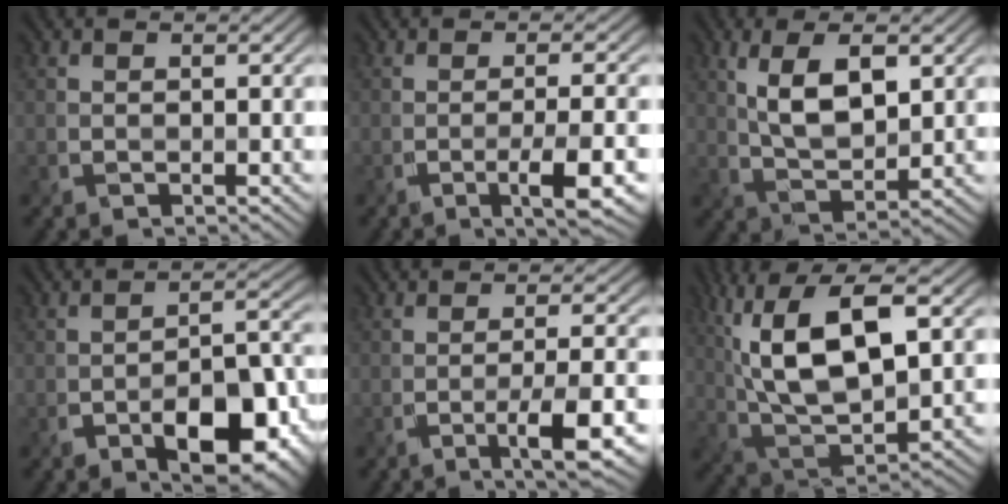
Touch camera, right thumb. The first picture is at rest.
{"total": 5.9, "force": [-2.5, 1.0, 5.3], "torque": [-0.079, 0.004, -0.038]}
{"total": 7.2, "force": [2.6, 3.1, 6.0], "torque": [-0.122, 0.001, 0.052]}
{"total": 10.5, "force": [-5.0, 4.7, 7.9], "torque": [-0.119, -0.008, -0.075]}
{"total": 6.7, "force": [-3.1, 1.1, 5.8], "torque": [-0.089, 0.004, -0.048]}
{"total": 13.7, "force": [4.5, 5.6, 11.6], "torque": [-0.241, 0.011, 0.090]}